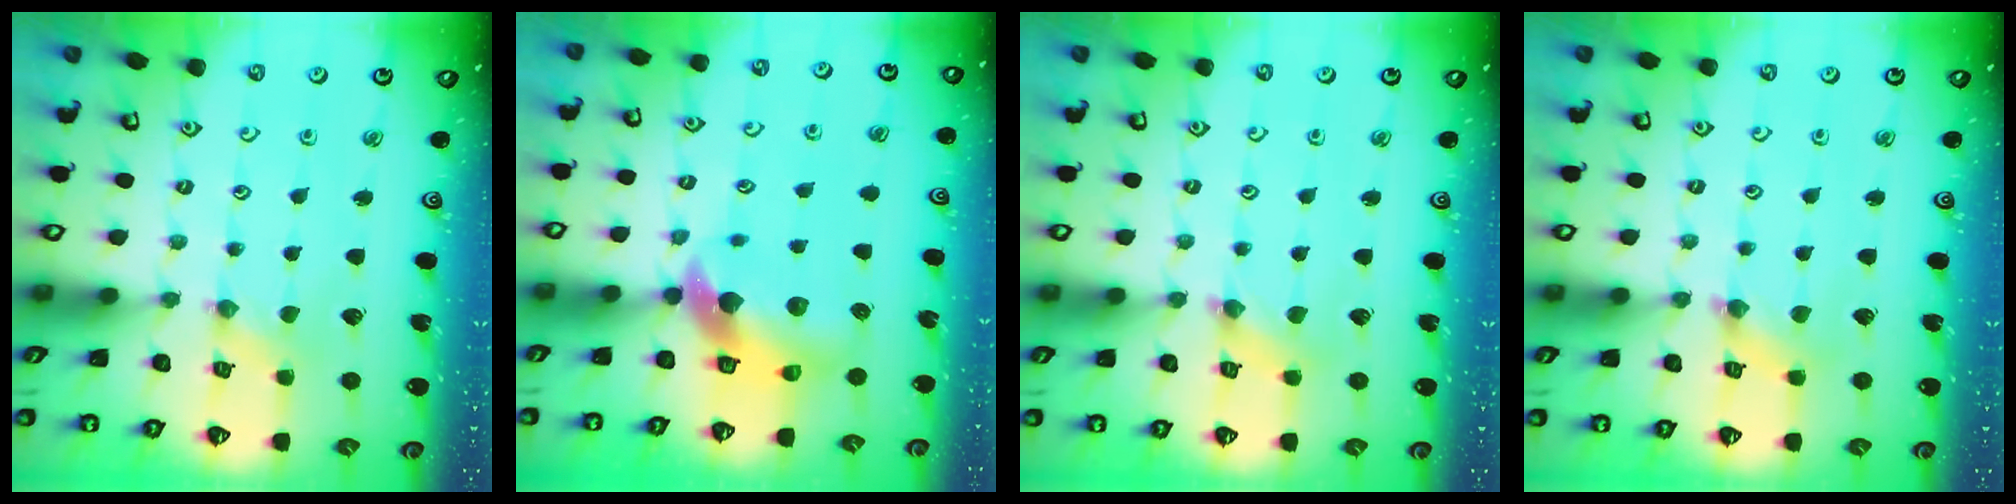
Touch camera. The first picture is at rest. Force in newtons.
{"total": 10.0, "press": 9.9, "slide": 1.6}
{"total": 1.5, "press": 1.5, "slide": 0.2}
{"total": 2.0, "press": 2.0, "slide": 0.4}